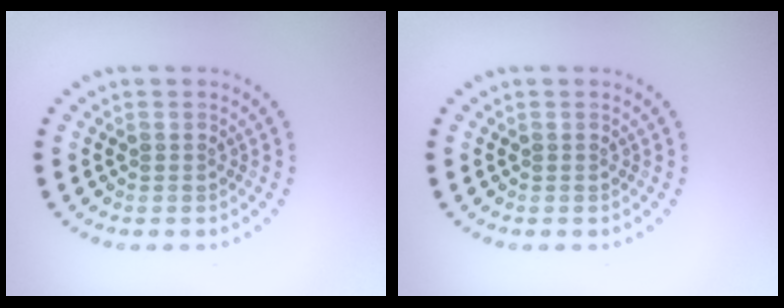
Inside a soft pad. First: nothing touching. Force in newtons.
{"total": 0.0}